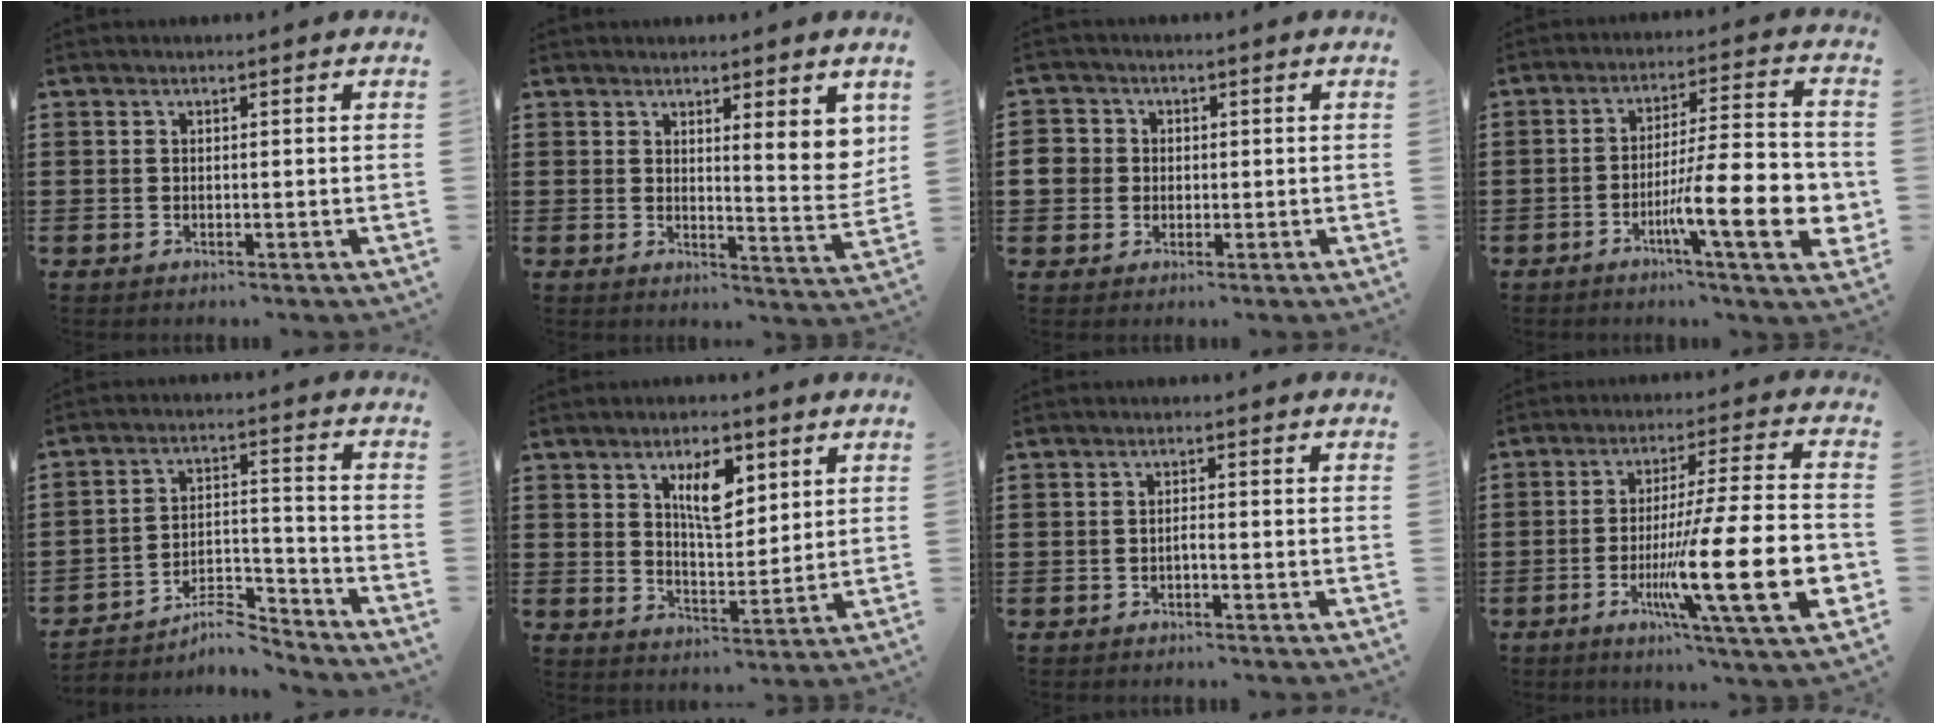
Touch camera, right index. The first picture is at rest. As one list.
[{"total": 5.3, "force": [3.5, 1.3, 3.8], "torque": [-0.060, -0.015, 0.057]}, {"total": 4.0, "force": [0.2, 3.8, 1.2], "torque": [-0.051, 0.008, -0.002]}, {"total": 14.7, "force": [-4.7, 2.9, 13.6], "torque": [-0.223, -0.006, -0.078]}, {"total": 6.8, "force": [-6.1, 1.5, 2.5], "torque": [-0.041, 0.012, -0.116]}, {"total": 6.9, "force": [3.4, 3.0, 5.2], "torque": [-0.088, 0.001, 0.054]}, {"total": 0.9, "force": [-0.5, 0.1, 0.7], "torque": [-0.014, -0.003, -0.010]}, {"total": 19.7, "force": [-5.8, 3.1, 18.6], "torque": [-0.315, -0.008, -0.087]}]